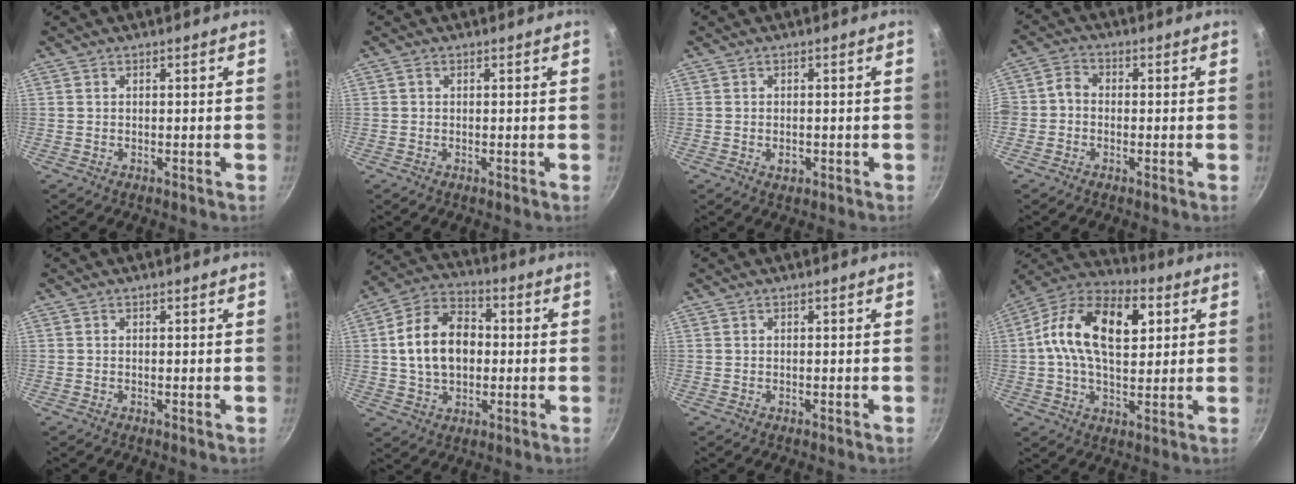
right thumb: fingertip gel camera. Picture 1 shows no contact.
{"total": 0.6, "force": [0.0, 0.5, 0.3], "torque": [-0.003, 0.004, -0.001]}
{"total": 2.1, "force": [-0.6, 1.4, 1.4], "torque": [-0.019, 0.002, -0.009]}
{"total": 3.5, "force": [-1.0, 3.0, 1.7], "torque": [-0.021, 0.014, -0.033]}
{"total": 0.0}
{"total": 14.4, "force": [0.5, 10.1, 10.2], "torque": [-0.146, 0.025, -0.002]}
{"total": 0.0}
{"total": 20.1, "force": [4.5, 12.5, 15.1], "torque": [-0.234, 0.010, 0.054]}